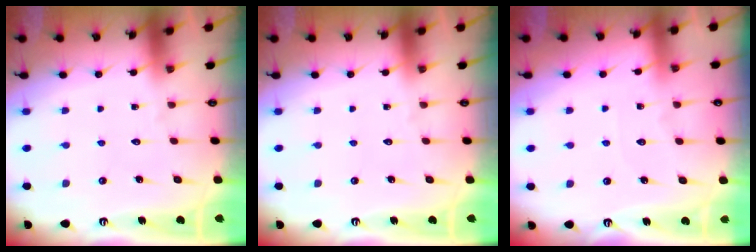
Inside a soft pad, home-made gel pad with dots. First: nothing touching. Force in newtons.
{"total": 0.0}
{"total": 4.1, "press": 4.1, "slide": 0.5}